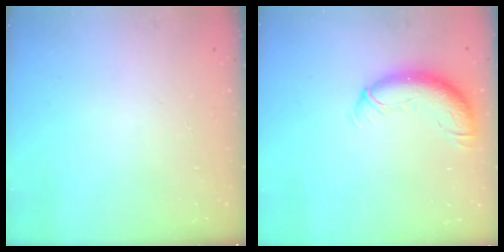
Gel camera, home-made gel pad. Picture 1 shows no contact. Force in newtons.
{"total": 11.5, "press": 11.2, "slide": 2.8}